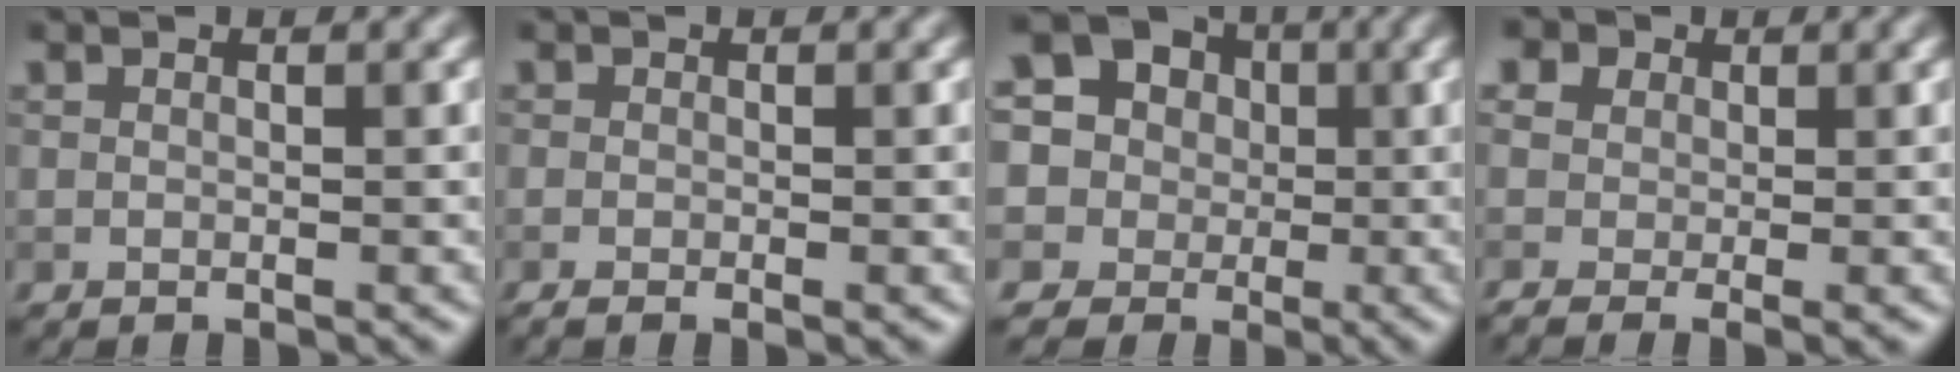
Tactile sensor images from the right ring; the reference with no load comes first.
{"total": 1.6, "force": [-0.7, 0.6, 1.3], "torque": [-0.027, -0.006, -0.008]}
{"total": 16.7, "force": [4.6, 15.0, 5.5], "torque": [-0.138, 0.040, 0.036]}
{"total": 7.1, "force": [1.0, 5.1, 4.8], "torque": [-0.092, 0.023, 0.000]}